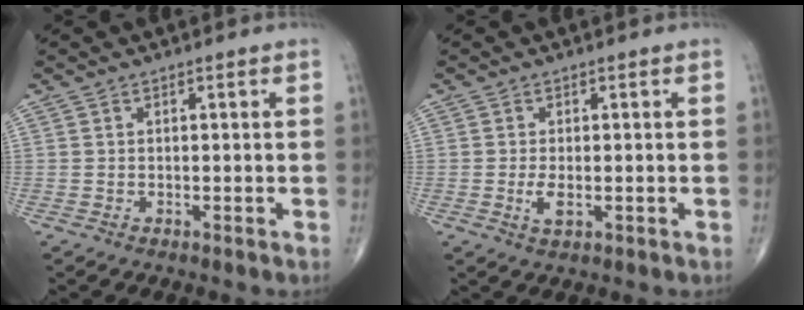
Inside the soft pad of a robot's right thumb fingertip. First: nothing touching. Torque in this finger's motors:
{"motor_torque": [1.24, 2.50, 0.36, 0.33, 0.12]}